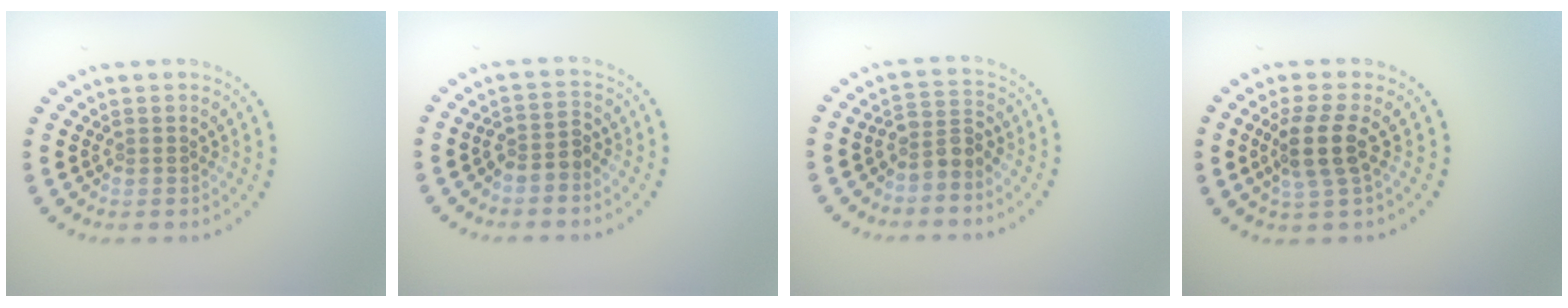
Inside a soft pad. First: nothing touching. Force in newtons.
{"total": 2.0, "press": 1.7, "slide": 1.1}
{"total": 2.5, "press": 1.9, "slide": 1.6}
{"total": 3.5, "press": 2.9, "slide": 1.9}